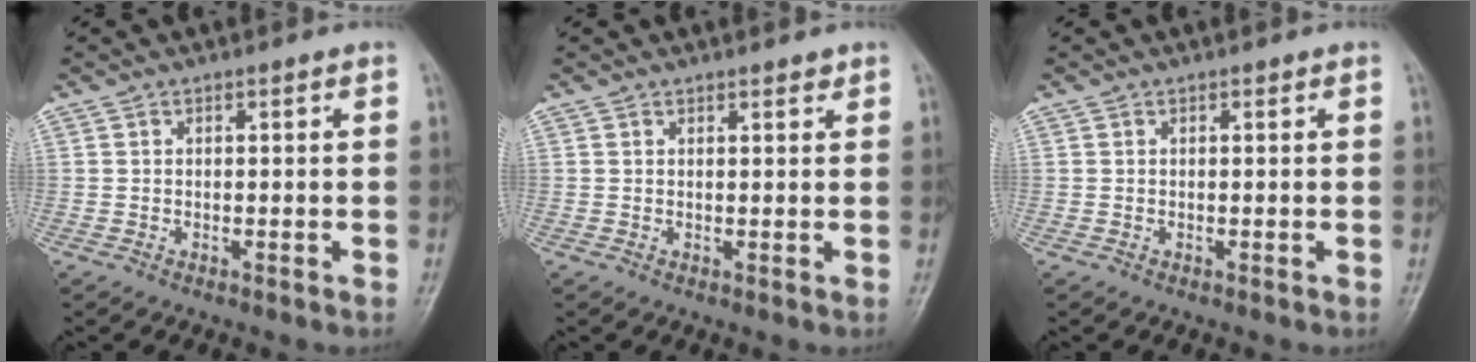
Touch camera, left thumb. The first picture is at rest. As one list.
[{"total": 1.3, "force": [1.0, 0.5, 0.6], "torque": [-0.006, -0.006, 0.013]}, {"total": 0.0}]